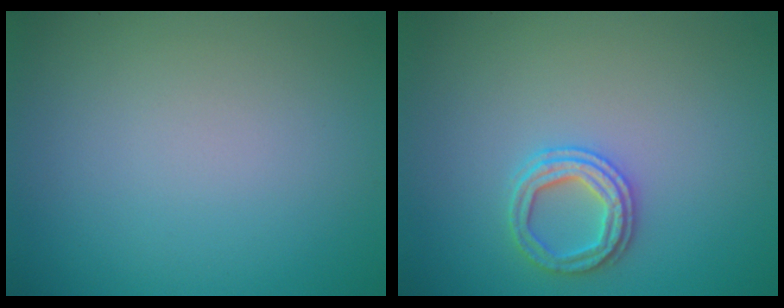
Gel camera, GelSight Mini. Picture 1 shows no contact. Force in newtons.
{"total": 2.4, "press": 2.4, "slide": 0.2}